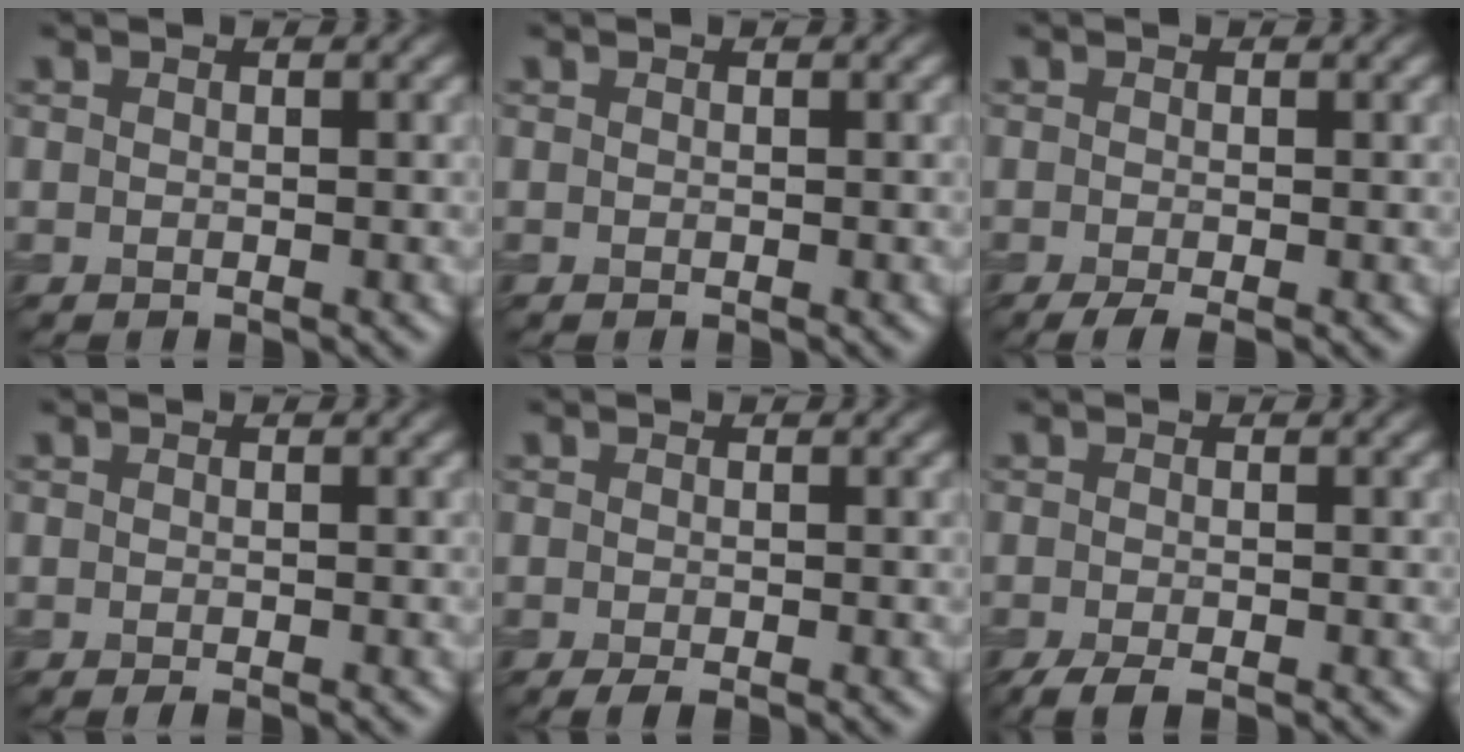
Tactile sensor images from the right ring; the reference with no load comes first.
{"total": 0.0}
{"total": 2.2, "force": [-1.2, 0.5, 1.7], "torque": [-0.031, -0.006, -0.026]}
{"total": 0.8, "force": [-0.5, 0.1, 0.6], "torque": [-0.007, -0.003, -0.008]}
{"total": 1.4, "force": [-0.8, 0.3, 1.1], "torque": [-0.017, -0.004, -0.014]}
{"total": 2.7, "force": [-1.9, 0.6, 1.9], "torque": [-0.033, -0.006, -0.035]}